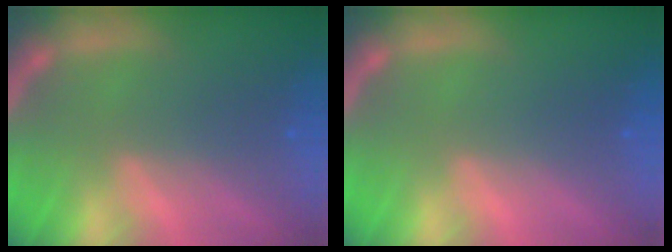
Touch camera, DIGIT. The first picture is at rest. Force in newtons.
{"total": 0.0}